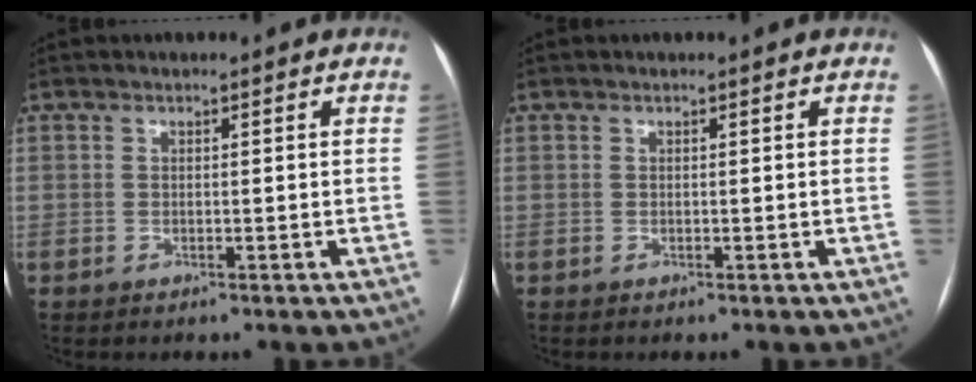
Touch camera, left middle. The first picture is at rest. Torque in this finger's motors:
{"motor_torque": [0.42, -0.62, -0.05, -0.03]}